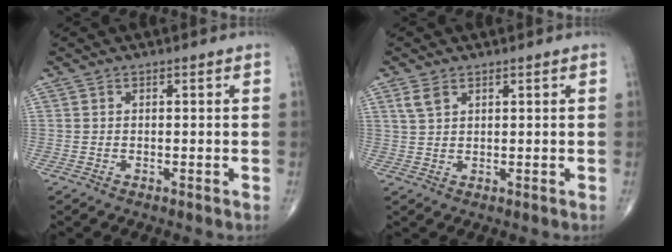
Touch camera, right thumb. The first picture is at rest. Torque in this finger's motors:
{"motor_torque": [-0.22, 0.19, 0.05, 0.04, 0.00]}